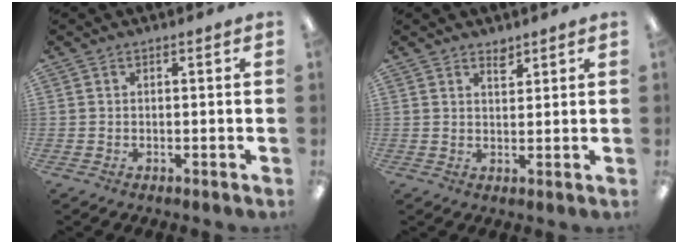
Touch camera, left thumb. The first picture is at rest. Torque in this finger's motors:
{"motor_torque": [-0.10, -0.05, -0.45, 0.21, 0.04]}